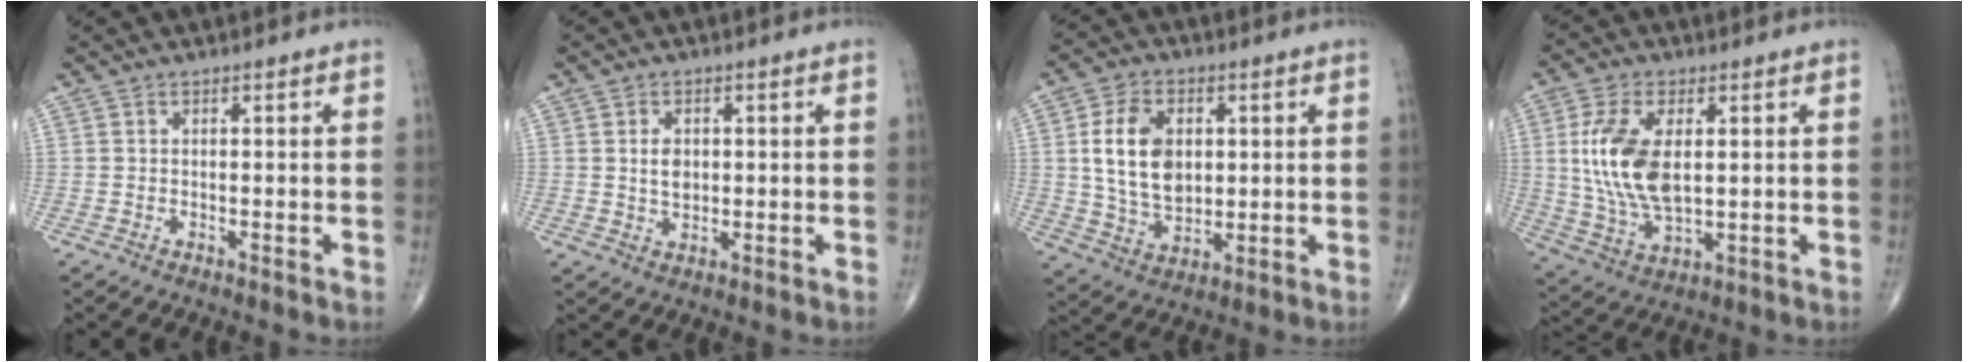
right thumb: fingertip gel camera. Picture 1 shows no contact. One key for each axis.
{"total": 3.8, "fx": 0.6, "fy": 2.6, "fz": 2.6, "tx": -0.034, "ty": -0.004, "tz": 0.013}
{"total": 12.7, "fx": 2.2, "fy": 8.5, "fz": 9.2, "tx": -0.149, "ty": -0.010, "tz": 0.046}
{"total": 14.2, "fx": 2.1, "fy": 7.5, "fz": 11.8, "tx": -0.240, "ty": -0.010, "tz": 0.050}